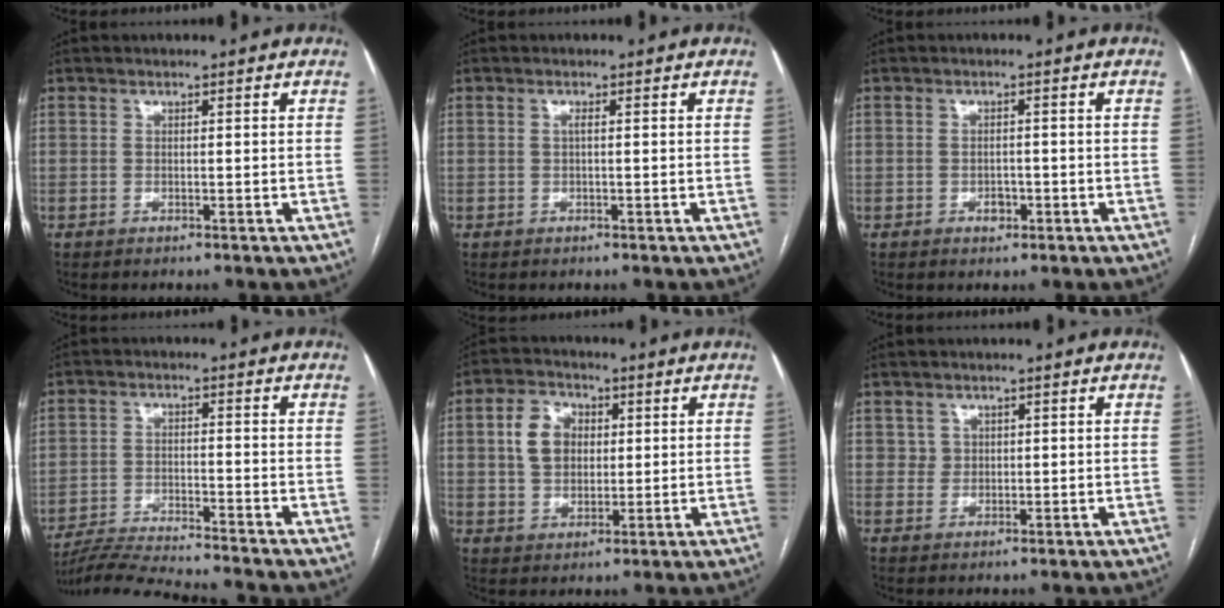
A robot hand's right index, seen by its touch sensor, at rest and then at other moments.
{"total": 0.6, "force": [0.0, 0.0, 0.6], "torque": [-0.012, 0.001, 0.000]}
{"total": 1.7, "force": [-0.8, 1.2, 0.9], "torque": [-0.012, 0.004, -0.008]}
{"total": 11.1, "force": [-10.6, -0.9, 3.2], "torque": [-0.050, -0.007, -0.183]}
{"total": 7.0, "force": [1.5, 5.3, 4.4], "torque": [-0.092, 0.019, 0.030]}
{"total": 1.5, "force": [0.5, 1.4, 0.0], "torque": [0.010, -0.001, 0.004]}